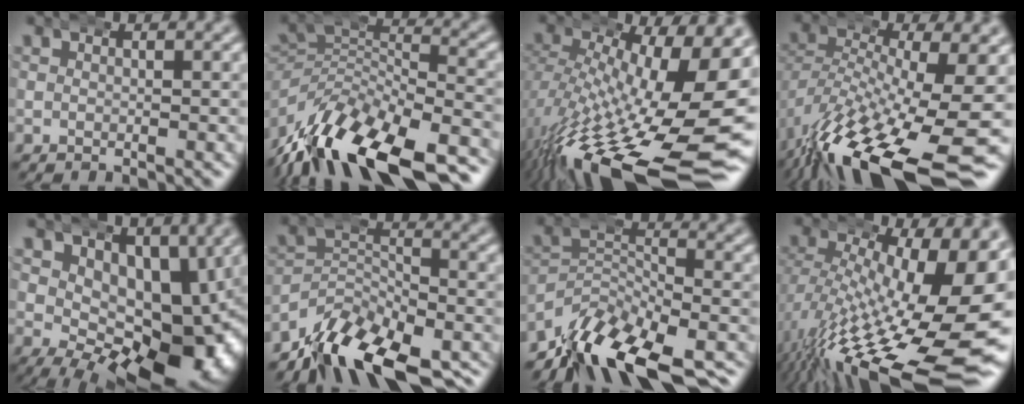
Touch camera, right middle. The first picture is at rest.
{"total": 12.9, "force": [-7.3, 6.9, 8.1], "torque": [-0.133, -0.034, -0.103]}
{"total": 15.9, "force": [-6.8, 6.2, 13.0], "torque": [-0.208, -0.062, -0.066]}
{"total": 11.9, "force": [-6.1, 5.1, 8.8], "torque": [-0.177, -0.056, -0.069]}
{"total": 12.8, "force": [-0.9, 7.6, 10.3], "torque": [-0.158, -0.051, 0.009]}
{"total": 9.0, "force": [-6.1, 4.2, 5.1], "torque": [-0.060, -0.015, -0.100]}
{"total": 9.4, "force": [-5.9, 4.6, 5.8], "torque": [-0.081, -0.020, -0.091]}
{"total": 15.2, "force": [-5.3, 6.4, 12.8], "torque": [-0.196, -0.060, -0.042]}